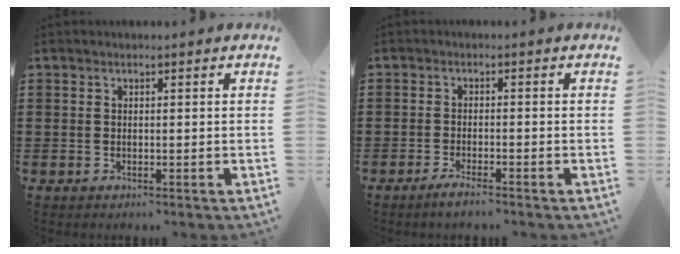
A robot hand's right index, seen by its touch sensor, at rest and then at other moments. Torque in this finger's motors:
{"motor_torque": [1.09, 1.05, 0.00, -0.01]}